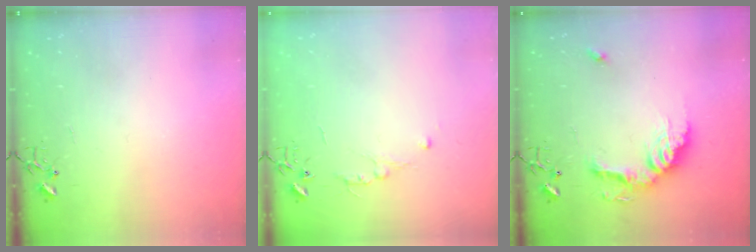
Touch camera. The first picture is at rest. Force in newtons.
{"total": 4.8, "press": 4.8, "slide": 0.7}
{"total": 17.3, "press": 17.2, "slide": 1.5}